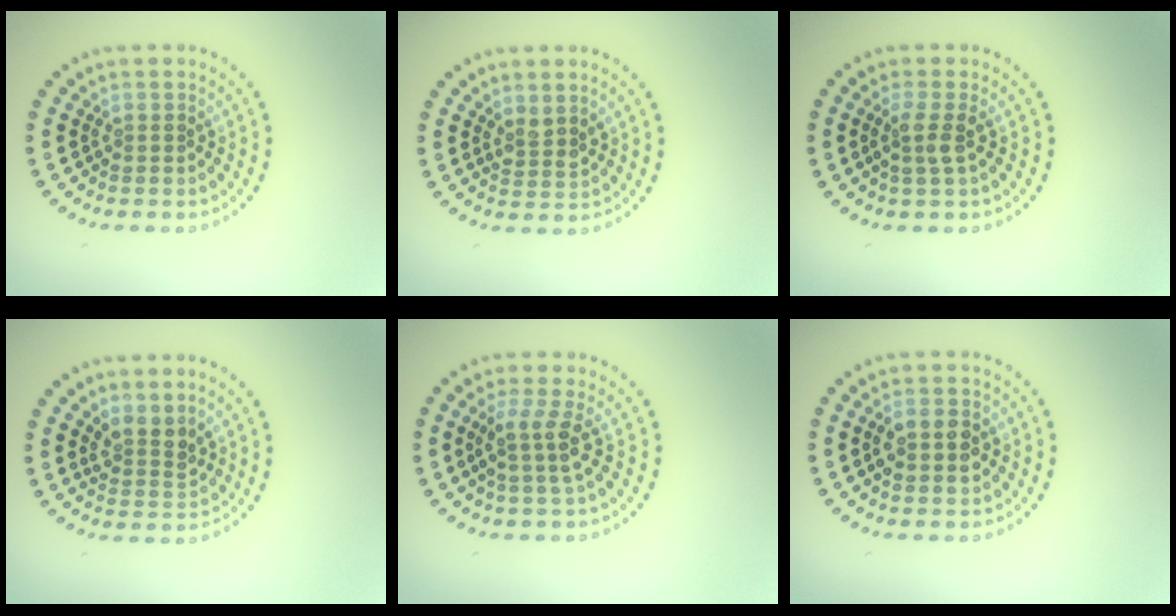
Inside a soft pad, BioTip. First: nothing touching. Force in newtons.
{"total": 1.5, "press": 1.2, "slide": 0.9}
{"total": 1.8, "press": 1.4, "slide": 1.1}
{"total": 2.5, "press": 1.9, "slide": 1.7}
{"total": 2.7, "press": 2.1, "slide": 1.6}
{"total": 3.5, "press": 3.5, "slide": 0.1}